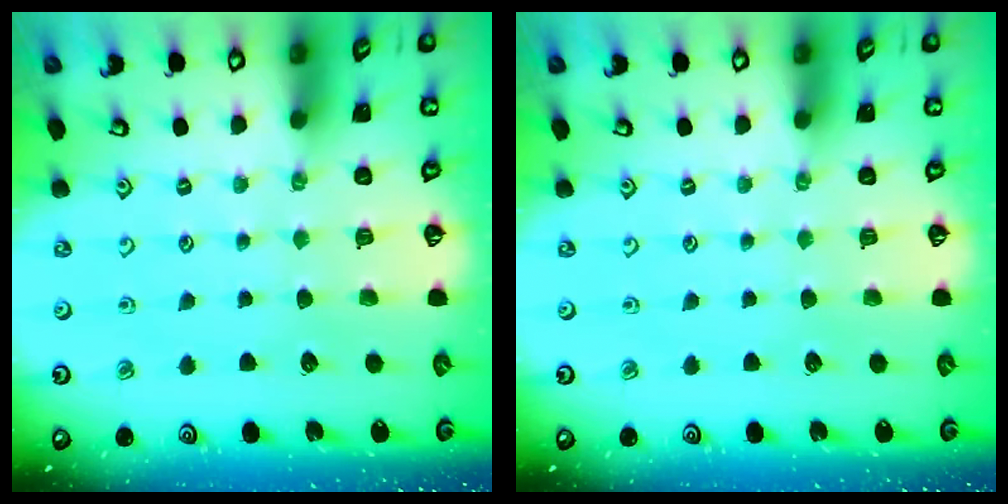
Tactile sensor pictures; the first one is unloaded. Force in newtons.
{"total": 0.0}